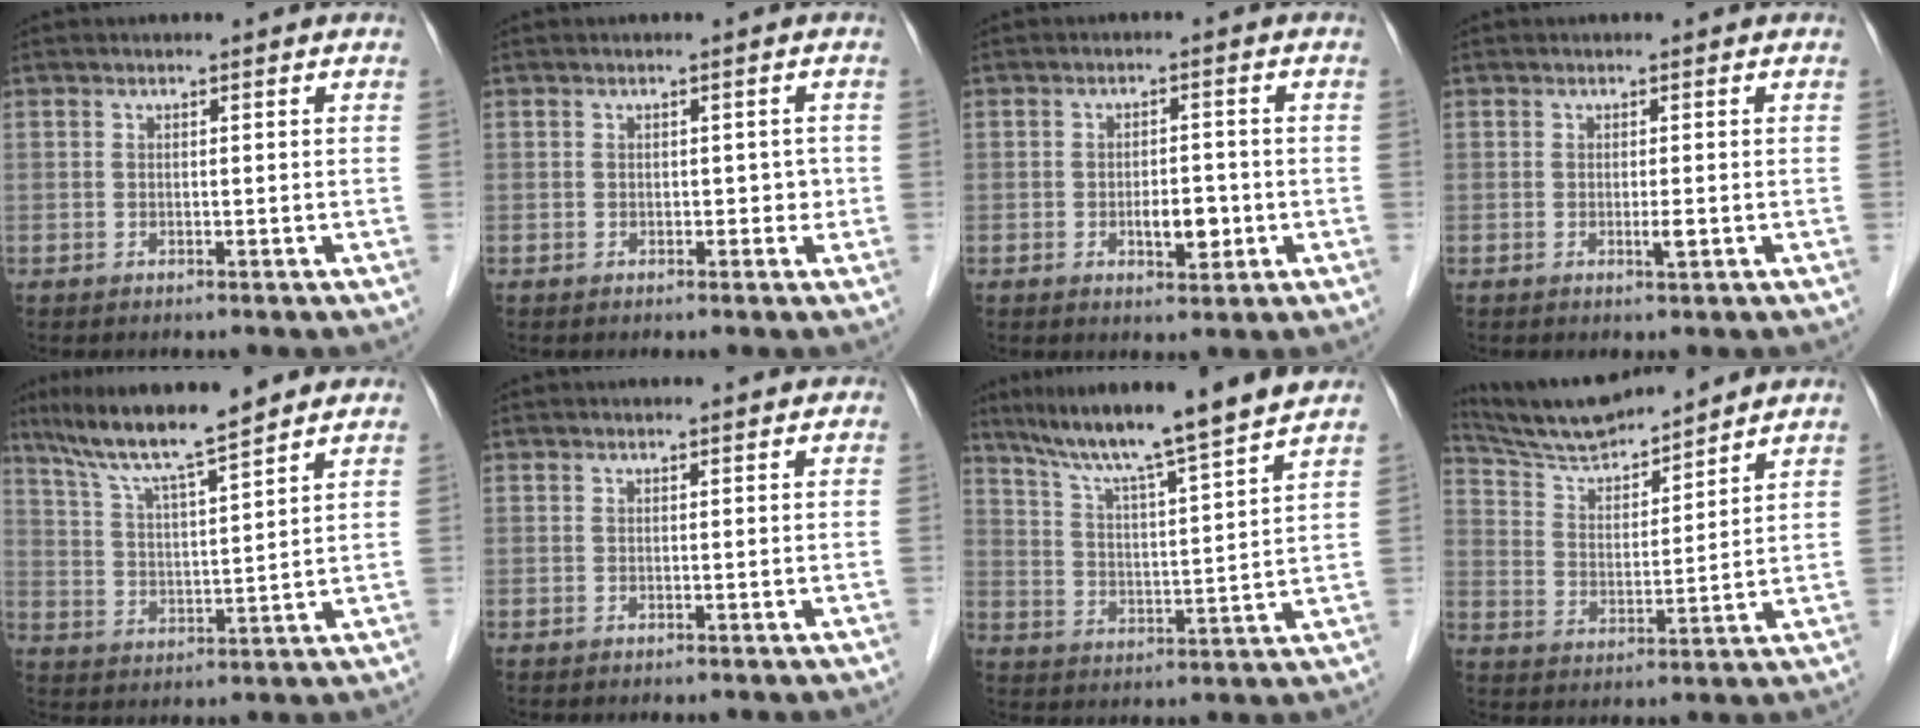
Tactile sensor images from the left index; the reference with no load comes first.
{"total": 1.4, "force": [-0.1, 1.1, 0.9], "torque": [-0.005, 0.006, -0.002]}
{"total": 3.9, "force": [-1.1, 1.8, 3.3], "torque": [-0.051, 0.001, -0.012]}
{"total": 0.9, "force": [-0.1, 0.1, 0.9], "torque": [-0.018, -0.003, -0.002]}
{"total": 10.8, "force": [9.1, -0.2, 5.9], "torque": [-0.108, 0.016, 0.164]}
{"total": 0.0}
{"total": 13.6, "force": [11.7, -1.6, 6.7], "torque": [-0.113, 0.005, 0.186]}
{"total": 11.2, "force": [10.8, 0.8, 3.1], "torque": [-0.069, 0.017, 0.205]}